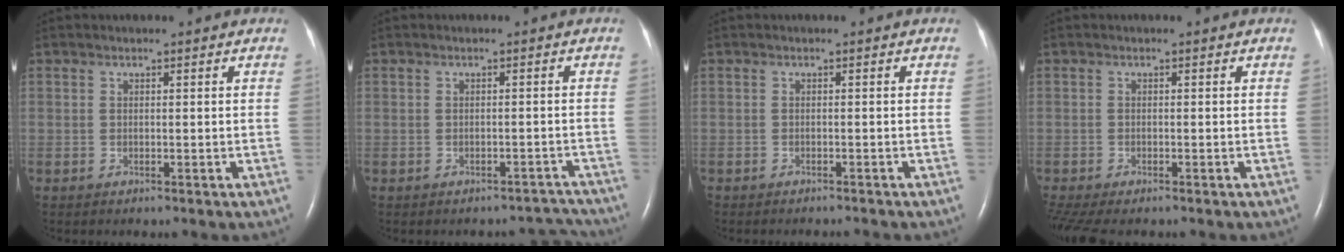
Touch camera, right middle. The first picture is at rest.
{"total": 3.3, "force": [-3.1, 1.0, -0.8], "torque": [0.023, 0.017, -0.031]}
{"total": 2.5, "force": [-2.4, 0.2, 0.6], "torque": [-0.008, -0.005, -0.030]}
{"total": 6.1, "force": [-4.8, 1.8, 3.3], "torque": [-0.063, -0.010, -0.079]}